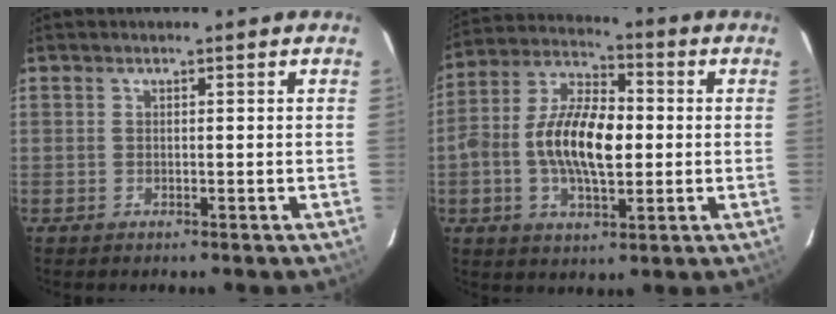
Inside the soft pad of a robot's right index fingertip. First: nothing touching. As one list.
[{"total": 14.1, "force": [-0.9, 7.0, 12.2], "torque": [-0.237, 0.017, -0.022]}]